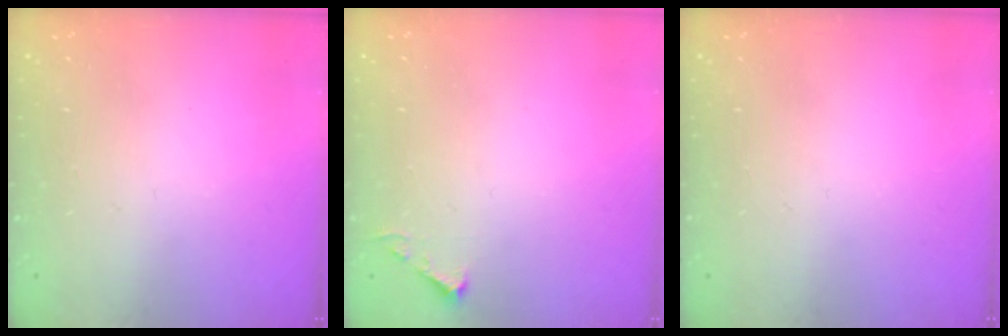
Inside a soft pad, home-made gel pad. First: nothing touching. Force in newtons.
{"total": 3.5, "press": 3.5, "slide": 0.4}
{"total": 0.0}